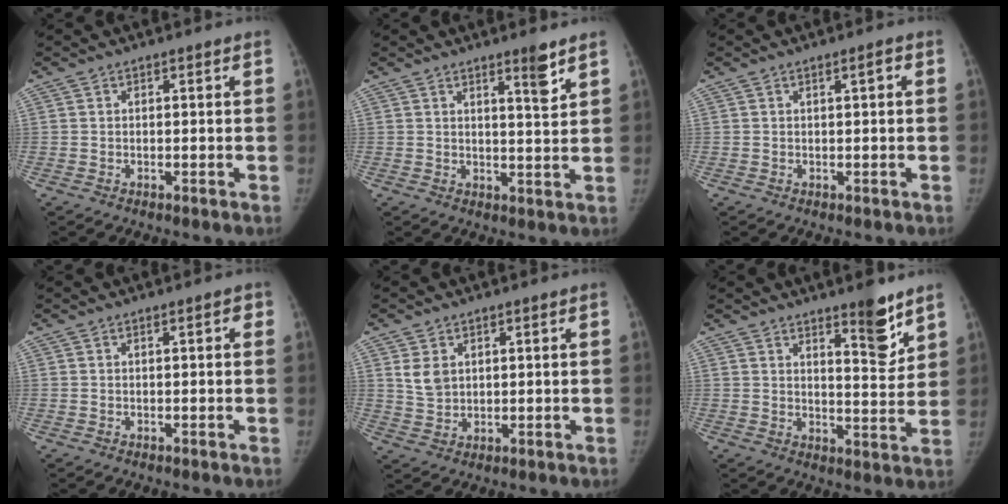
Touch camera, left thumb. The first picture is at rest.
{"total": 4.4, "force": [3.0, 0.4, 3.2], "torque": [-0.041, -0.027, 0.045]}
{"total": 1.3, "force": [0.4, 0.3, 1.2], "torque": [-0.018, 0.002, 0.005]}
{"total": 1.3, "force": [0.4, 0.4, 1.1], "torque": [-0.011, 0.003, 0.004]}
{"total": 4.5, "force": [1.7, 3.4, 2.4], "torque": [-0.034, -0.012, 0.042]}
{"total": 8.2, "force": [5.7, 2.2, 5.5], "torque": [-0.055, -0.046, 0.083]}